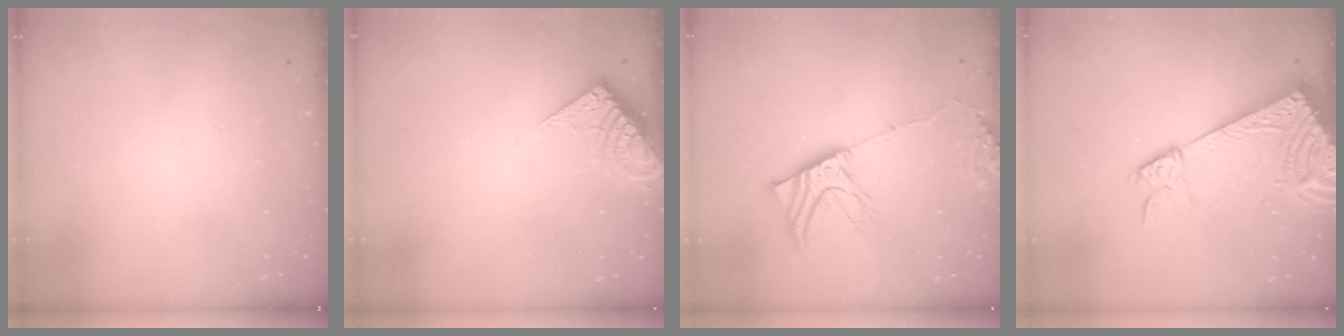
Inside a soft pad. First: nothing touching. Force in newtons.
{"total": 9.4, "press": 9.3, "slide": 1.0}
{"total": 13.4, "press": 13.1, "slide": 2.7}
{"total": 15.2, "press": 15.0, "slide": 2.6}